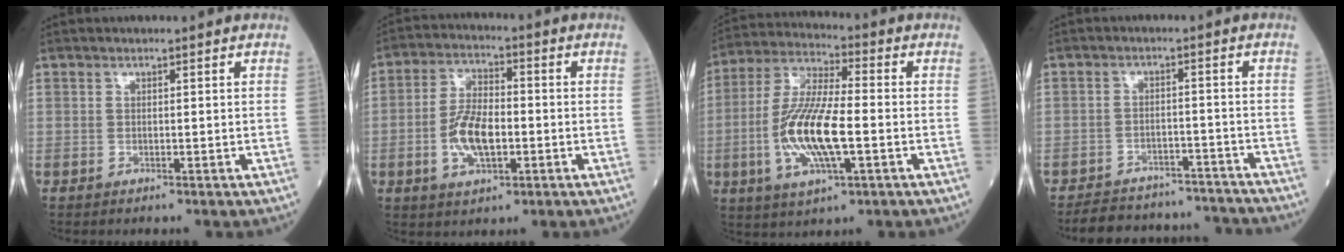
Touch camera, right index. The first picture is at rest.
{"total": 8.6, "force": [-1.9, 3.7, 7.5], "torque": [-0.156, 0.006, -0.035]}
{"total": 13.9, "force": [-2.9, 3.3, 13.2], "torque": [-0.275, -0.003, -0.052]}
{"total": 13.6, "force": [-12.8, 4.0, 2.4], "torque": [-0.034, 0.023, -0.162]}